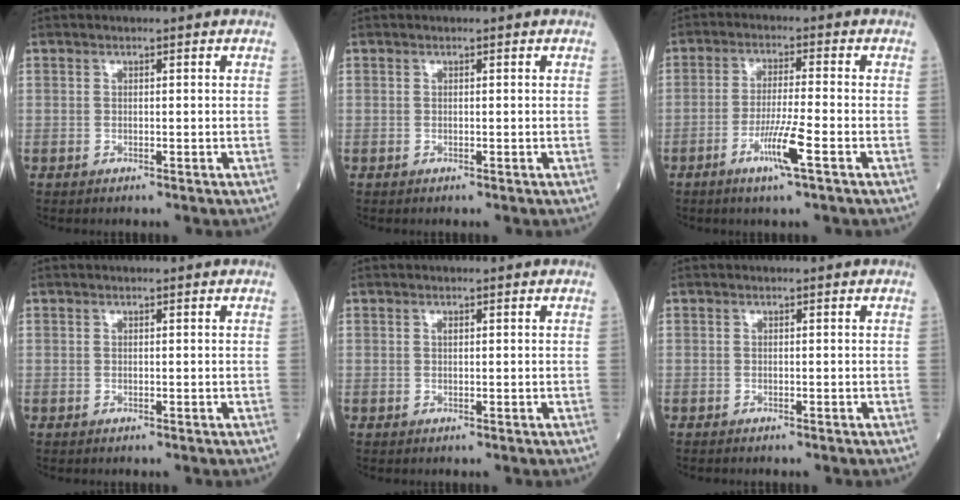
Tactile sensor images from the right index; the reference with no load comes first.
{"total": 0.0}
{"total": 6.3, "force": [-2.9, -0.5, 5.5], "torque": [-0.107, -0.012, -0.056]}
{"total": 0.0}
{"total": 0.9, "force": [0.3, 0.3, 0.8], "torque": [-0.015, 0.001, 0.003]}
{"total": 0.8, "force": [-0.7, 0.1, 0.3], "torque": [-0.005, -0.001, -0.012]}